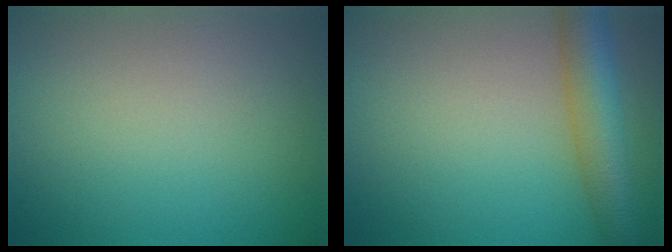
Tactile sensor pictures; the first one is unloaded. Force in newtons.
{"total": 6.0, "press": 6.0, "slide": 0.2}